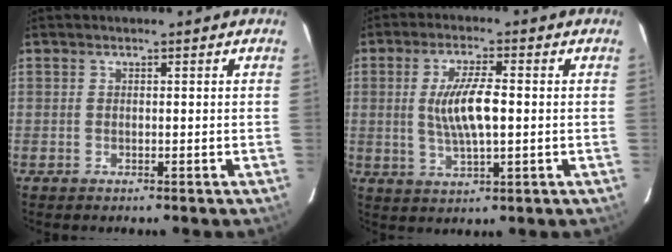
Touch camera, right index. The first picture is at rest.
{"total": 8.1, "force": [0.2, 2.1, 7.9], "torque": [-0.150, -0.002, 0.007]}